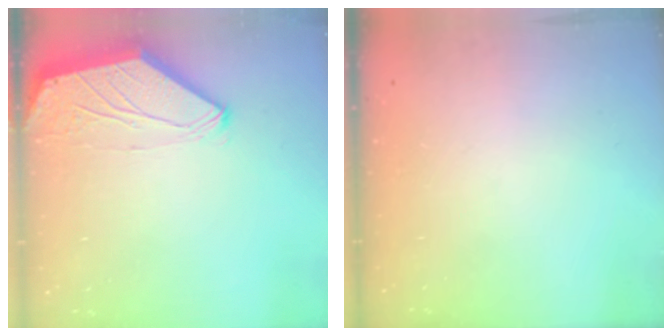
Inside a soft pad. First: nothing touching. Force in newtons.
{"total": 0.0}